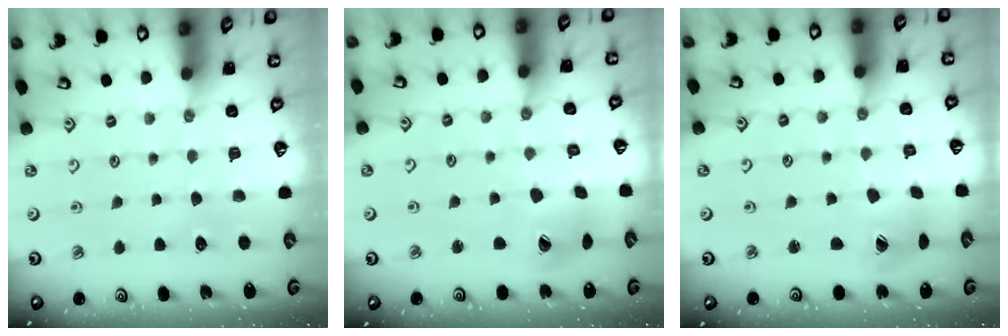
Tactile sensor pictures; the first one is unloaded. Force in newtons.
{"total": 8.1, "press": 8.0, "slide": 1.1}
{"total": 6.4, "press": 6.4, "slide": 0.6}